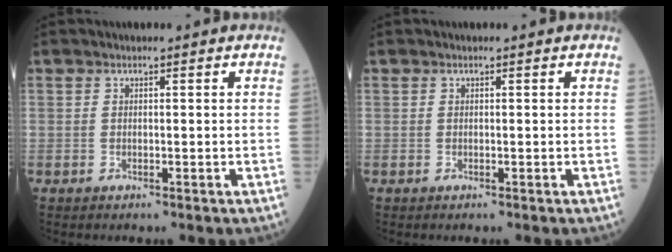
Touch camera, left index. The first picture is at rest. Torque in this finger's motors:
{"motor_torque": [-0.01, 0.01, 0.00, 0.00]}